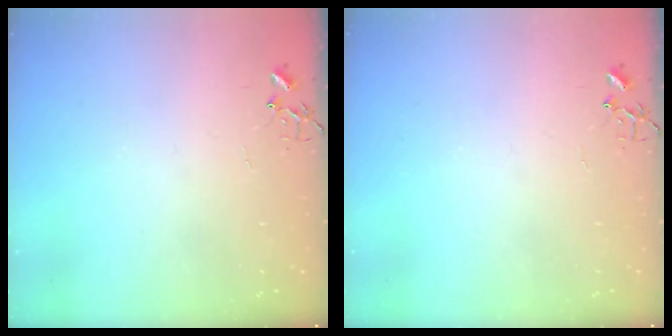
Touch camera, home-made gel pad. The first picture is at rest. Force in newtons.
{"total": 0.0}